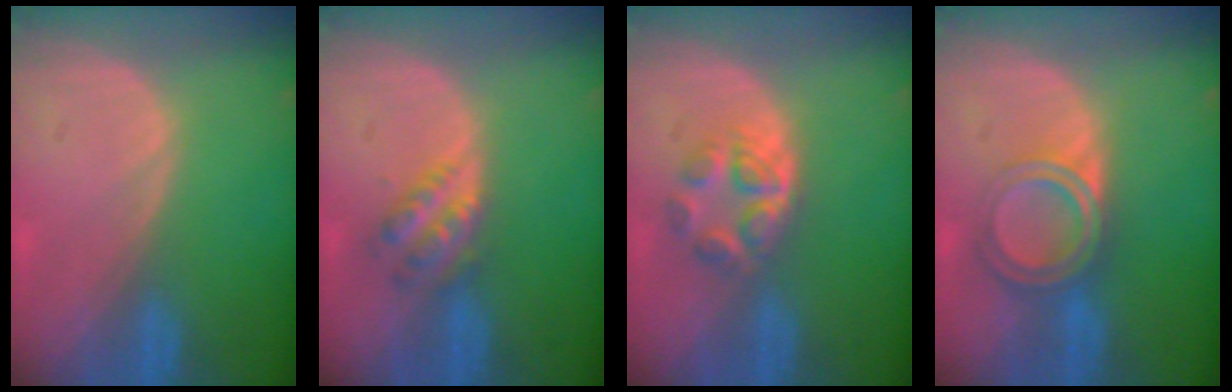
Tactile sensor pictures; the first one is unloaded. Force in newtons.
{"total": 4.6, "press": 4.1, "slide": 2.2}
{"total": 5.2, "press": 4.8, "slide": 2.0}
{"total": 6.4, "press": 5.4, "slide": 3.3}